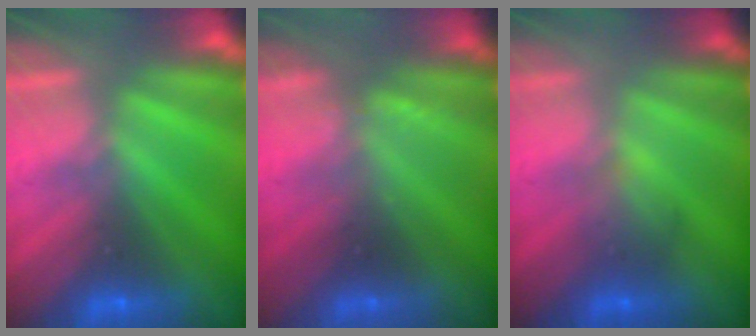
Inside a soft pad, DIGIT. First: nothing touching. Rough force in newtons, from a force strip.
{"total": 2.3}
{"total": 1.8}